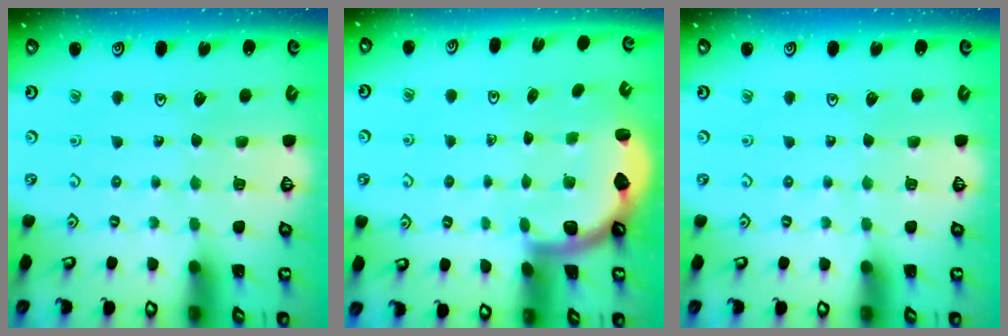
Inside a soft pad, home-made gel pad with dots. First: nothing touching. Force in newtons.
{"total": 1.8, "press": 1.8, "slide": 0.1}
{"total": 0.0}